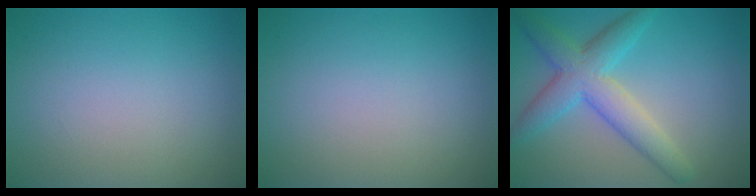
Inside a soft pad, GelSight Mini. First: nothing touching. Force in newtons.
{"total": 0.0}
{"total": 5.8, "press": 5.8, "slide": 0.3}